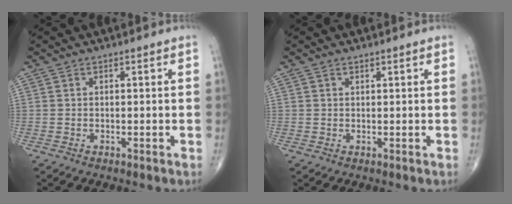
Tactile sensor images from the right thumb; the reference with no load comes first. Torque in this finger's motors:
{"motor_torque": [0.38, -0.43, -0.23, -0.13, 0.06]}